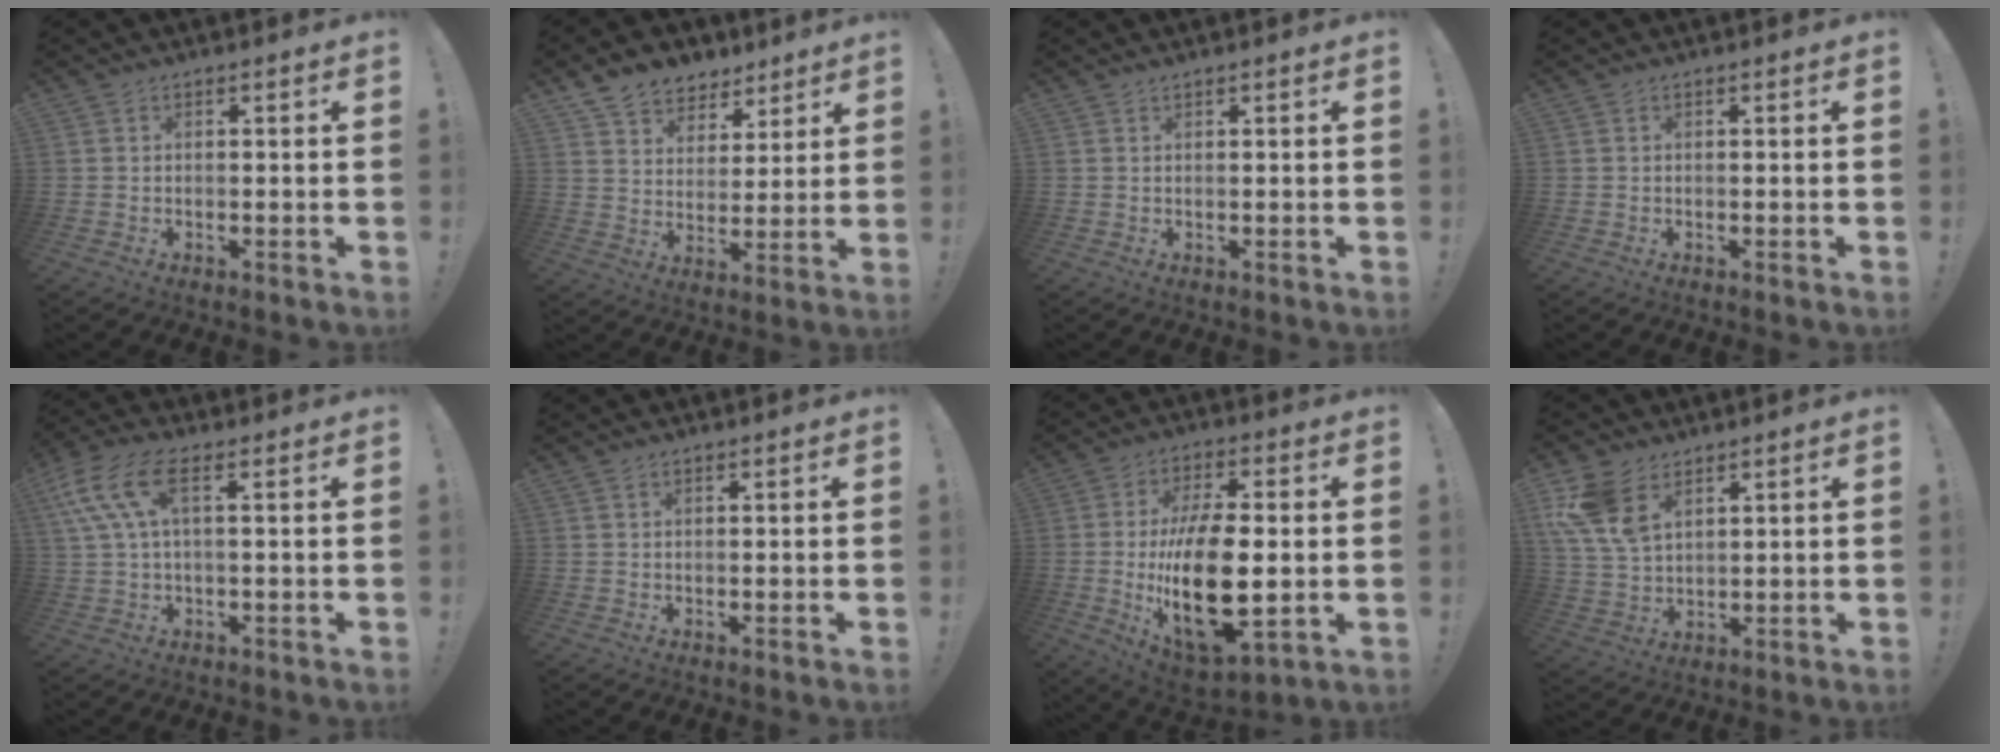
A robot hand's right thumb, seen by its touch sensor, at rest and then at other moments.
{"total": 9.6, "force": [6.9, 6.3, 2.0], "torque": [-0.042, -0.044, 0.140]}
{"total": 0.8, "force": [0.8, -0.2, 0.2], "torque": [0.003, -0.004, 0.013]}
{"total": 0.0}
{"total": 11.3, "force": [3.9, 5.0, 9.3], "torque": [-0.187, -0.002, 0.078]}
{"total": 0.7, "force": [0.5, 0.3, 0.4], "torque": [-0.008, 0.000, 0.009]}
{"total": 23.5, "force": [-1.9, 11.4, 20.4], "torque": [-0.374, -0.013, -0.022]}
{"total": 11.0, "force": [6.1, 6.5, 6.5], "torque": [-0.140, -0.020, 0.122]}